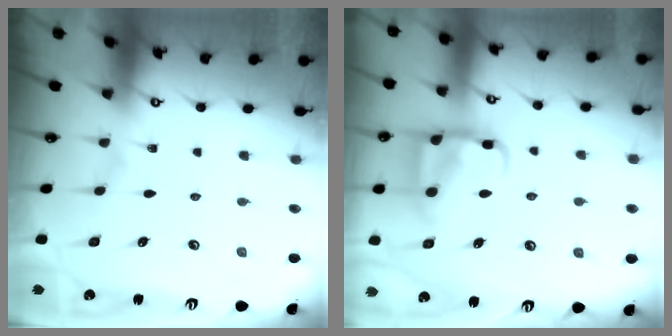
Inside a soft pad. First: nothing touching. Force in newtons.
{"total": 14.0, "press": 13.9, "slide": 1.4}